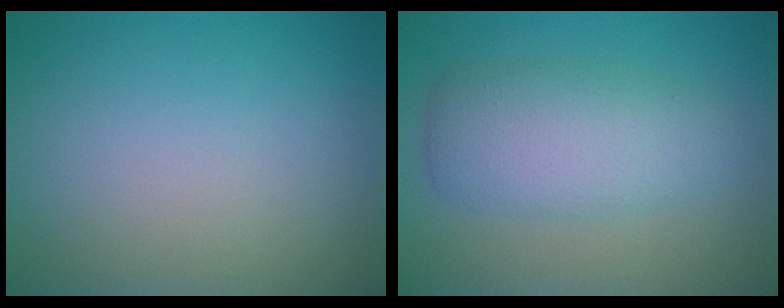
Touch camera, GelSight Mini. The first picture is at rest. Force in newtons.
{"total": 5.2, "press": 5.2, "slide": 0.0}